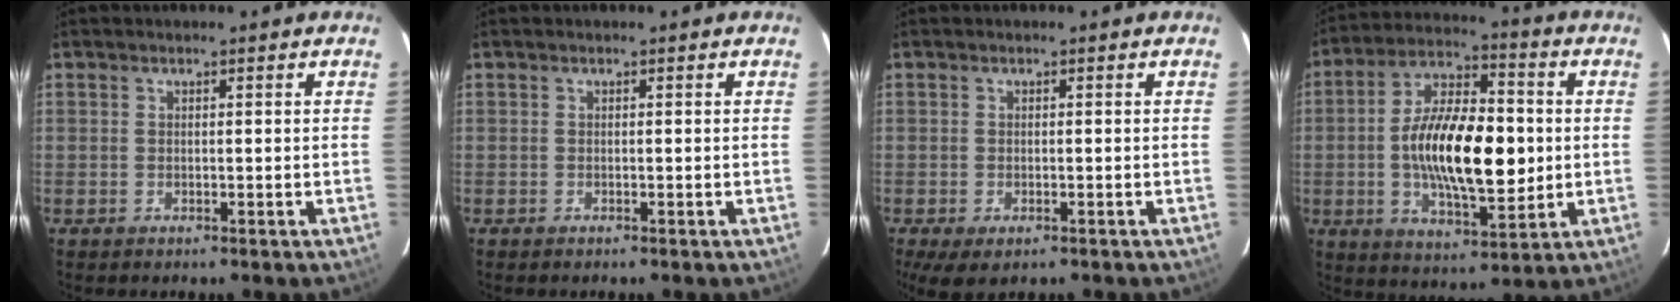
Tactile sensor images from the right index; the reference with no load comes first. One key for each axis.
{"total": 0.0}
{"total": 5.2, "fx": -2.9, "fy": 2.3, "fz": 3.6, "tx": -0.073, "ty": -0.023, "tz": -0.041}
{"total": 18.5, "fx": -0.8, "fy": 7.8, "fz": 16.7, "tx": -0.296, "ty": 0.011, "tz": -0.010}